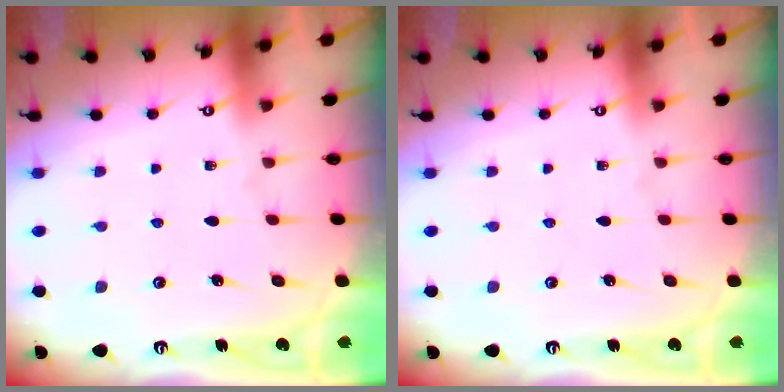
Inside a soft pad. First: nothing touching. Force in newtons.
{"total": 0.0}